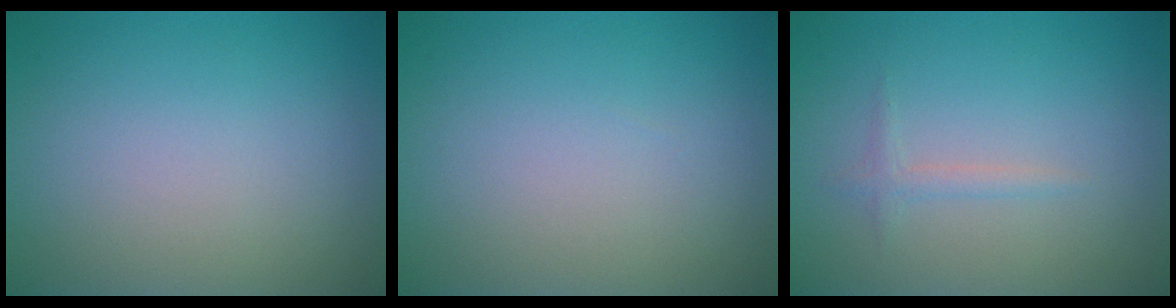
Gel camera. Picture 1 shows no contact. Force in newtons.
{"total": 0.0}
{"total": 1.0, "press": 1.0, "slide": 0.0}